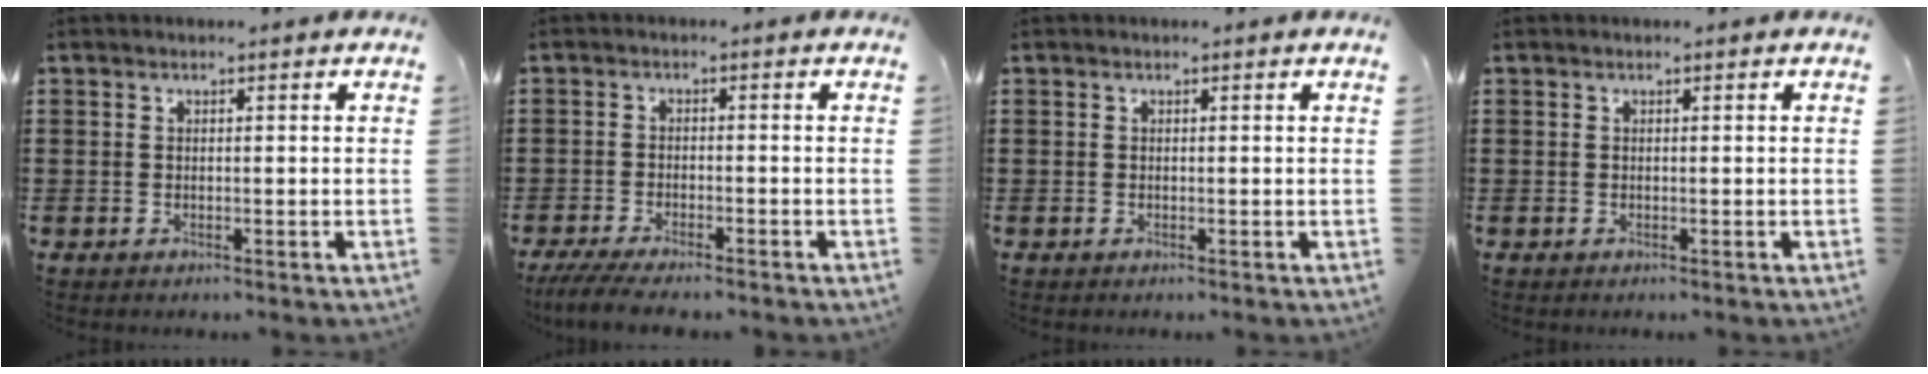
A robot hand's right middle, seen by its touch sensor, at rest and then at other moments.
{"total": 3.4, "force": [-3.1, 0.1, 1.4], "torque": [-0.038, -0.009, -0.065]}
{"total": 0.0}
{"total": 0.0}